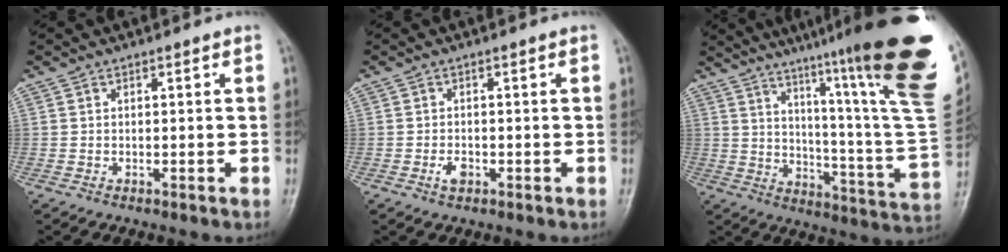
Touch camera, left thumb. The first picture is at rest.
{"total": 2.0, "force": [-0.8, 1.2, 1.4], "torque": [-0.025, 0.002, -0.014]}
{"total": 31.1, "force": [19.5, 2.9, 24.1], "torque": [-0.273, -0.100, 0.276]}